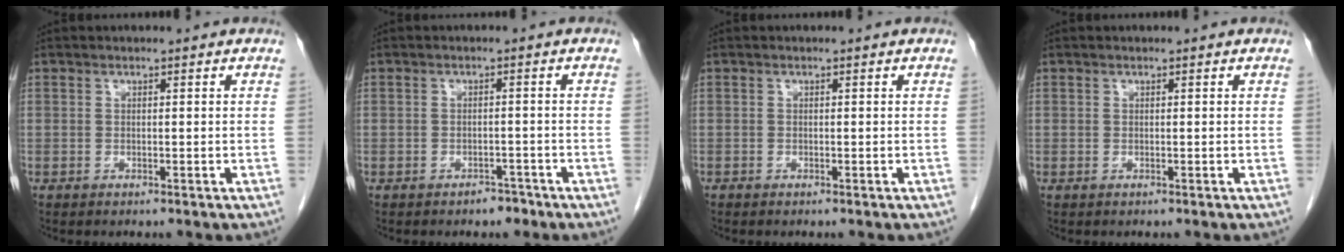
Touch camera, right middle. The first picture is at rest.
{"total": 1.9, "force": [-1.5, 0.9, 0.7], "torque": [-0.016, 0.000, -0.017]}
{"total": 0.0}
{"total": 0.0}